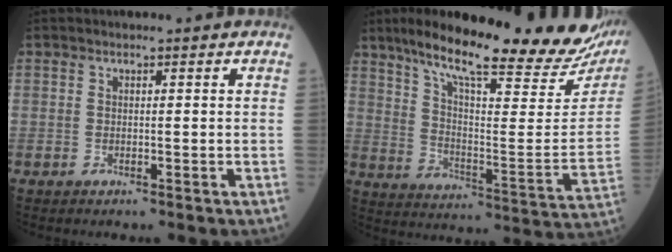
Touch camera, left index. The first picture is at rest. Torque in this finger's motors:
{"motor_torque": [0.70, -1.44, 0.69, 0.16]}